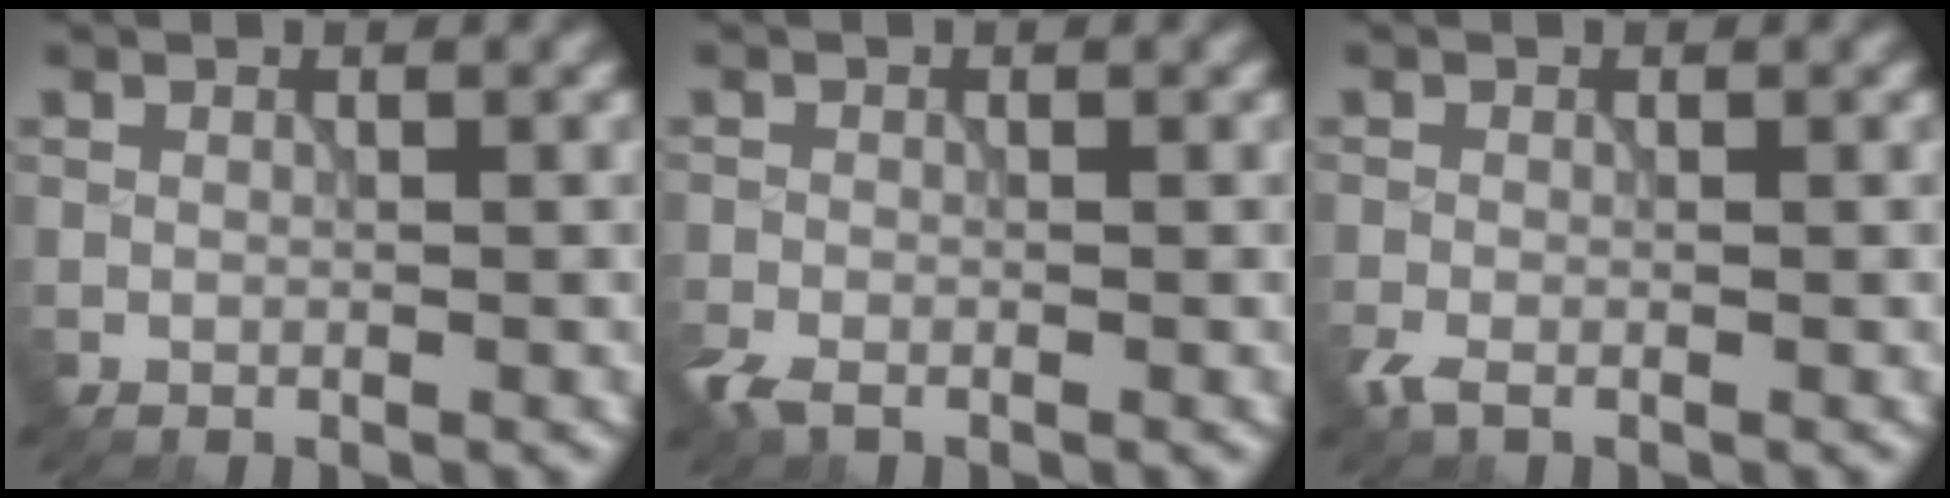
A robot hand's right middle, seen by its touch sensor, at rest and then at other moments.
{"total": 2.1, "force": [-1.6, 0.8, 1.0], "torque": [-0.027, -0.008, -0.041]}
{"total": 1.4, "force": [-1.0, 0.5, 0.9], "torque": [-0.026, -0.005, -0.025]}